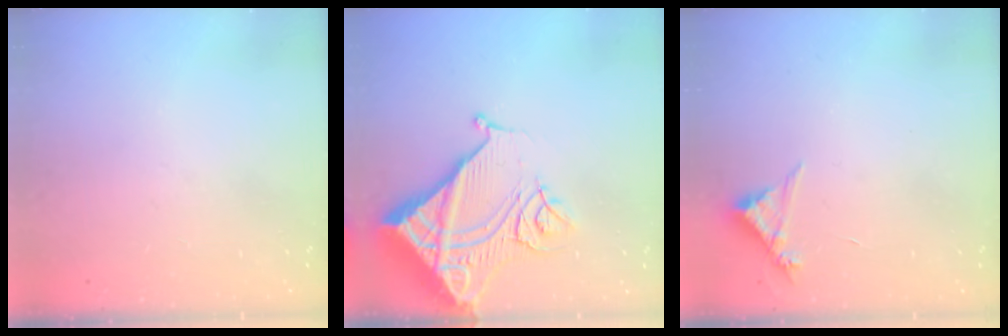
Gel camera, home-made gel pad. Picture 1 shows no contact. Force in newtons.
{"total": 14.2, "press": 14.1, "slide": 1.8}
{"total": 4.3, "press": 4.2, "slide": 0.4}